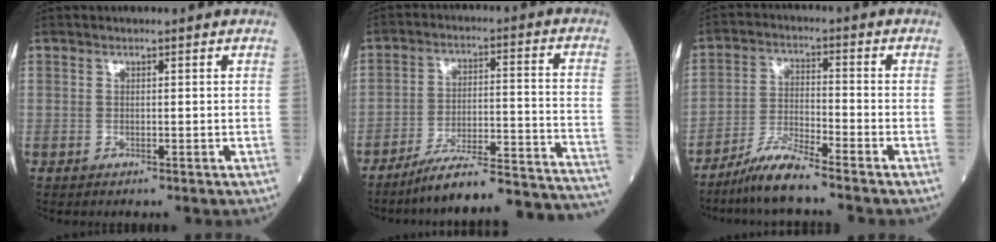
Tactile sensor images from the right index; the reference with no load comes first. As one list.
[{"total": 23.4, "force": [-21.9, 0.4, 8.4], "torque": [-0.065, 0.010, -0.302]}, {"total": 6.2, "force": [-5.4, -0.5, 3.1], "torque": [-0.060, -0.020, -0.108]}]